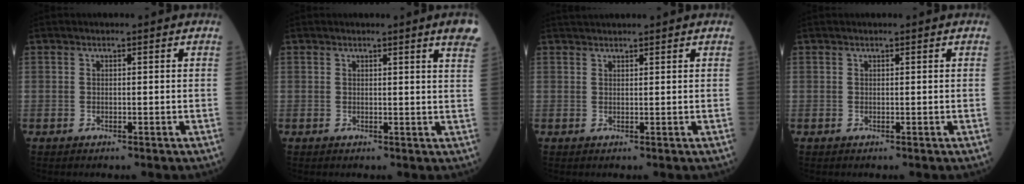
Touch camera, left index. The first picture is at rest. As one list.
[{"total": 4.3, "force": [3.2, -0.3, 2.8], "torque": [-0.030, -0.011, 0.022]}, {"total": 2.7, "force": [2.6, -0.2, 0.7], "torque": [-0.007, 0.029, 0.049]}, {"total": 0.0}]